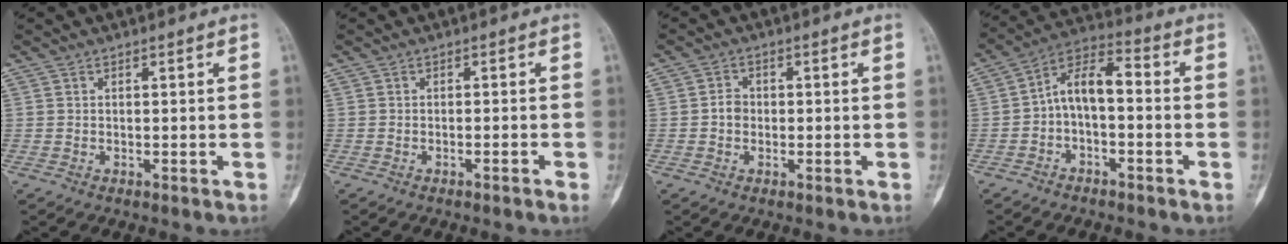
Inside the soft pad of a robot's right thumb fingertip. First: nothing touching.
{"total": 1.1, "force": [-0.8, -0.1, 0.8], "torque": [-0.022, 0.006, -0.011]}
{"total": 2.5, "force": [-0.3, 2.1, 1.3], "torque": [-0.011, 0.010, -0.009]}
{"total": 8.8, "force": [-1.3, 4.6, 7.3], "torque": [-0.121, 0.048, -0.037]}